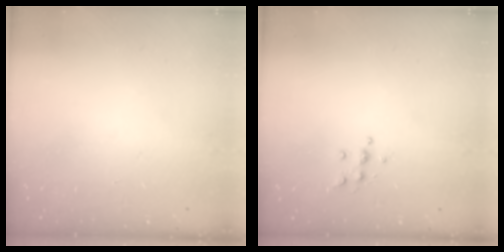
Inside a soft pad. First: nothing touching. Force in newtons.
{"total": 6.7, "press": 6.7, "slide": 0.8}